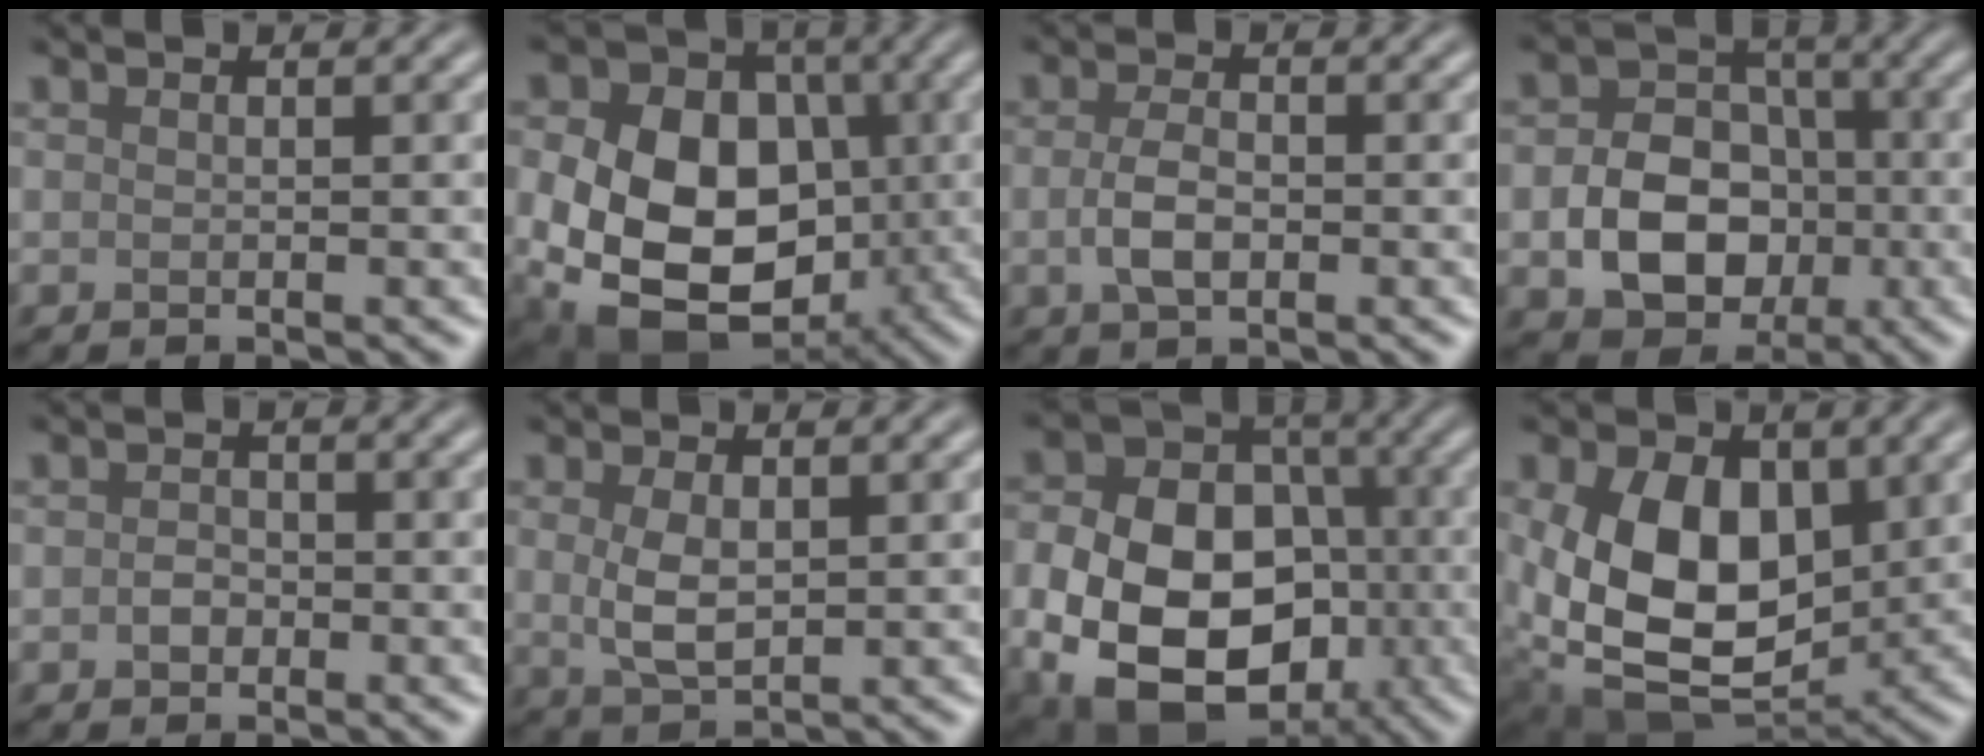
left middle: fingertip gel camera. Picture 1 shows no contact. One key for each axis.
{"total": 17.2, "fx": -2.1, "fy": 13.2, "fz": 10.9, "tx": -0.183, "ty": -0.009, "tz": -0.059}
{"total": 2.7, "fx": -0.5, "fy": 1.4, "fz": 2.2, "tx": -0.049, "ty": -0.001, "tz": -0.010}
{"total": 7.3, "fx": -1.9, "fy": 5.7, "fz": 4.2, "tx": -0.066, "ty": -0.003, "tz": -0.031}
{"total": 1.1, "fx": -0.4, "fy": 0.8, "fz": 0.5, "tx": -0.010, "ty": 0.000, "tz": -0.010}
{"total": 3.1, "fx": 0.5, "fy": 1.6, "fz": 2.6, "tx": -0.062, "ty": -0.002, "tz": 0.014}
{"total": 14.5, "fx": -3.8, "fy": 10.4, "fz": 9.3, "tx": -0.182, "ty": -0.038, "tz": -0.058}
{"total": 11.0, "fx": 1.1, "fy": 7.3, "fz": 8.1, "tx": -0.161, "ty": -0.016, "tz": 0.023}